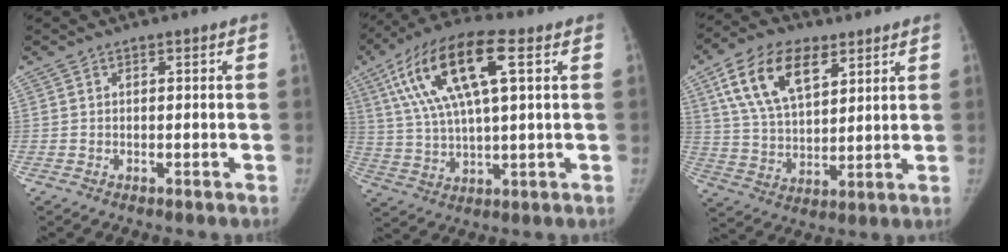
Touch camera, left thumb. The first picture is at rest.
{"total": 18.2, "force": [6.4, 6.0, 16.0], "torque": [-0.316, 0.012, 0.113]}
{"total": 15.8, "force": [7.6, 8.7, 10.8], "torque": [-0.174, -0.020, 0.143]}